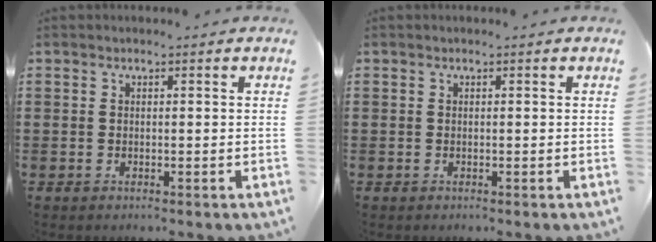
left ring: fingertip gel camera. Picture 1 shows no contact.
{"total": 0.0}